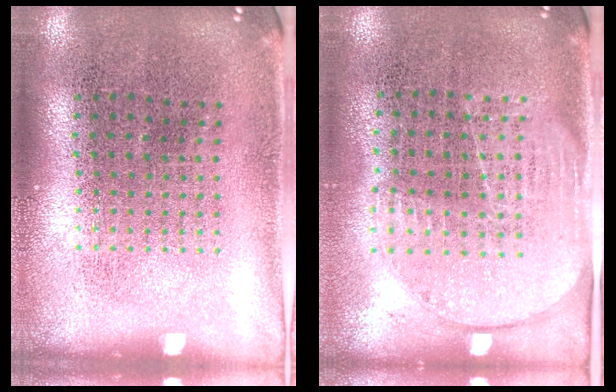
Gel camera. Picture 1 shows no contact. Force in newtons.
{"total": 1.7, "press": 1.4, "slide": 0.8}